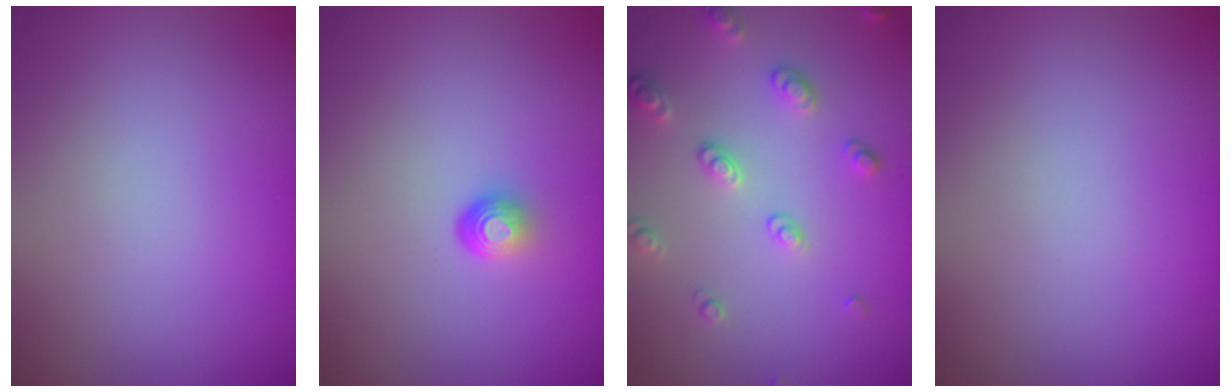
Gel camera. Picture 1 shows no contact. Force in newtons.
{"total": 1.7, "press": 1.1, "slide": 1.3}
{"total": 2.7, "press": 2.7, "slide": 0.5}
{"total": 0.0}